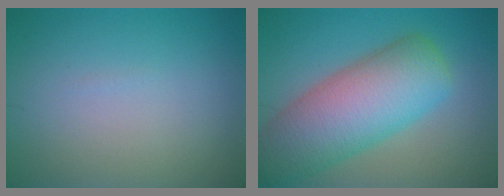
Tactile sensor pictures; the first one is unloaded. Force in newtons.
{"total": 10.6, "press": 10.6, "slide": 0.5}